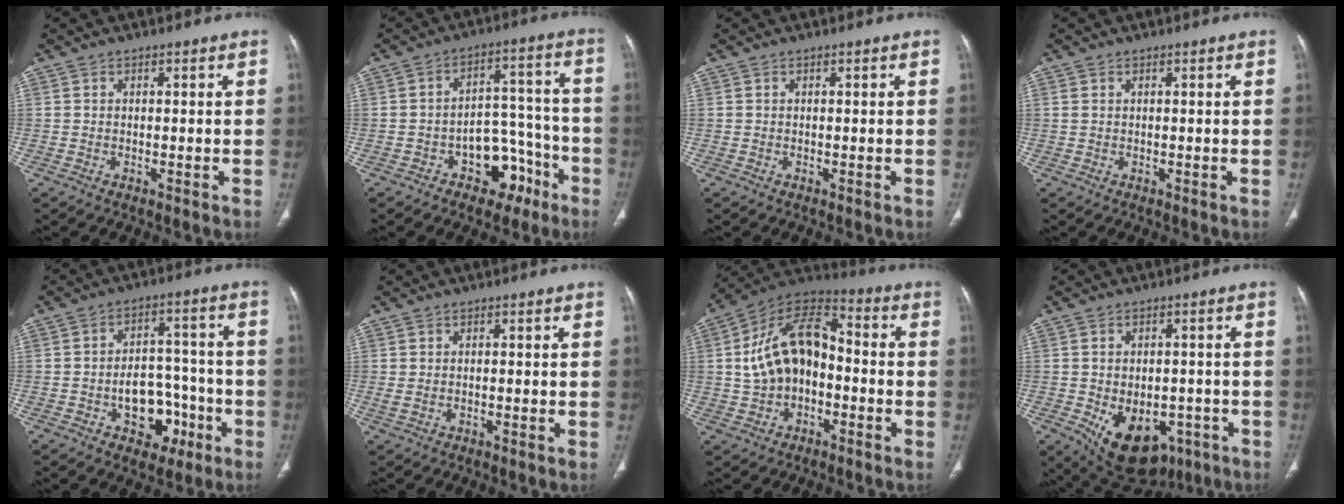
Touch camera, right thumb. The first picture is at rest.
{"total": 10.3, "force": [-5.7, 6.7, 5.4], "torque": [-0.031, 0.065, -0.080]}
{"total": 0.0}
{"total": 1.0, "force": [0.3, 0.7, 0.6], "torque": [-0.017, 0.003, 0.009]}
{"total": 10.3, "force": [-4.2, 7.3, 6.0], "torque": [-0.048, 0.052, -0.054]}
{"total": 1.3, "force": [-0.2, 0.6, 1.1], "torque": [-0.038, 0.000, 0.000]}
{"total": 15.8, "force": [-1.1, 10.4, 11.8], "torque": [-0.192, 0.048, -0.027]}
{"total": 14.6, "force": [-5.8, 9.6, 9.3], "torque": [-0.126, 0.008, -0.063]}